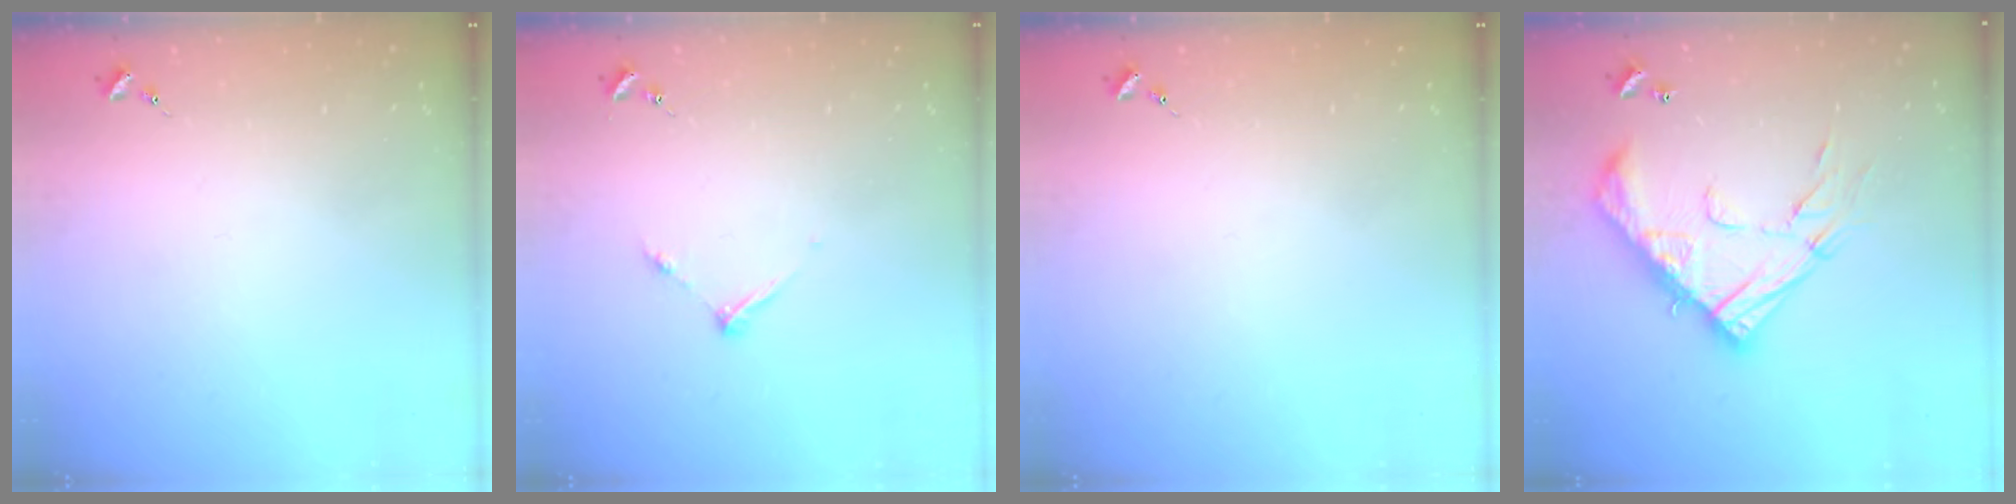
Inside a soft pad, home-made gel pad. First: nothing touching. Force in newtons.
{"total": 5.6, "press": 5.6, "slide": 0.6}
{"total": 0.0}
{"total": 20.3, "press": 20.3, "slide": 1.7}